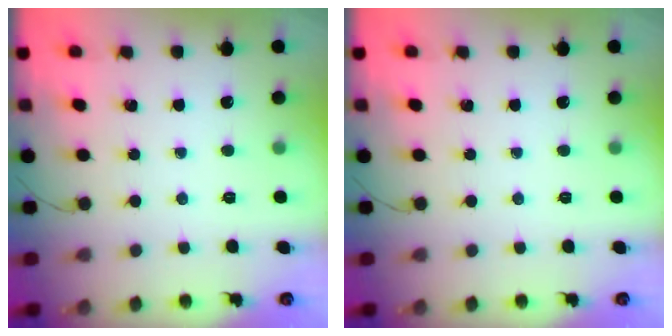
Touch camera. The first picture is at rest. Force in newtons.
{"total": 0.0}